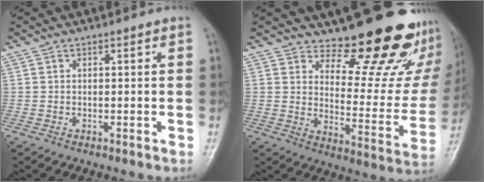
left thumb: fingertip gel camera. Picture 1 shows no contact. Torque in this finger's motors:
{"motor_torque": [0.67, 0.36, 0.90, -1.72, 0.10]}